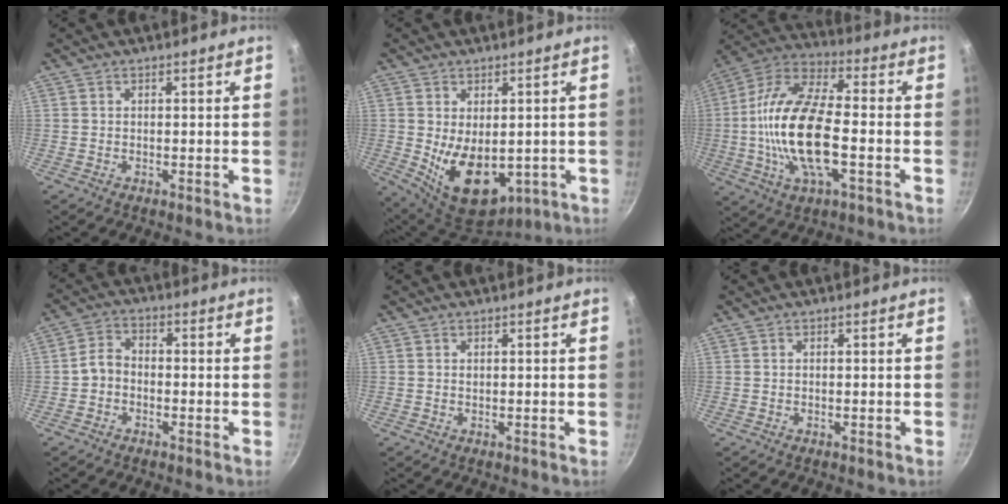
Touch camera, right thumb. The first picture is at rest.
{"total": 13.2, "force": [-1.9, 7.9, 10.4], "torque": [-0.151, -0.015, 0.001]}
{"total": 20.2, "force": [-2.8, 8.5, 18.1], "torque": [-0.363, 0.025, -0.051]}
{"total": 4.8, "force": [-1.3, 3.8, 2.7], "torque": [-0.038, 0.023, -0.033]}
{"total": 0.7, "force": [0.3, 0.5, 0.3], "torque": [0.001, -0.002, 0.005]}
{"total": 0.0}